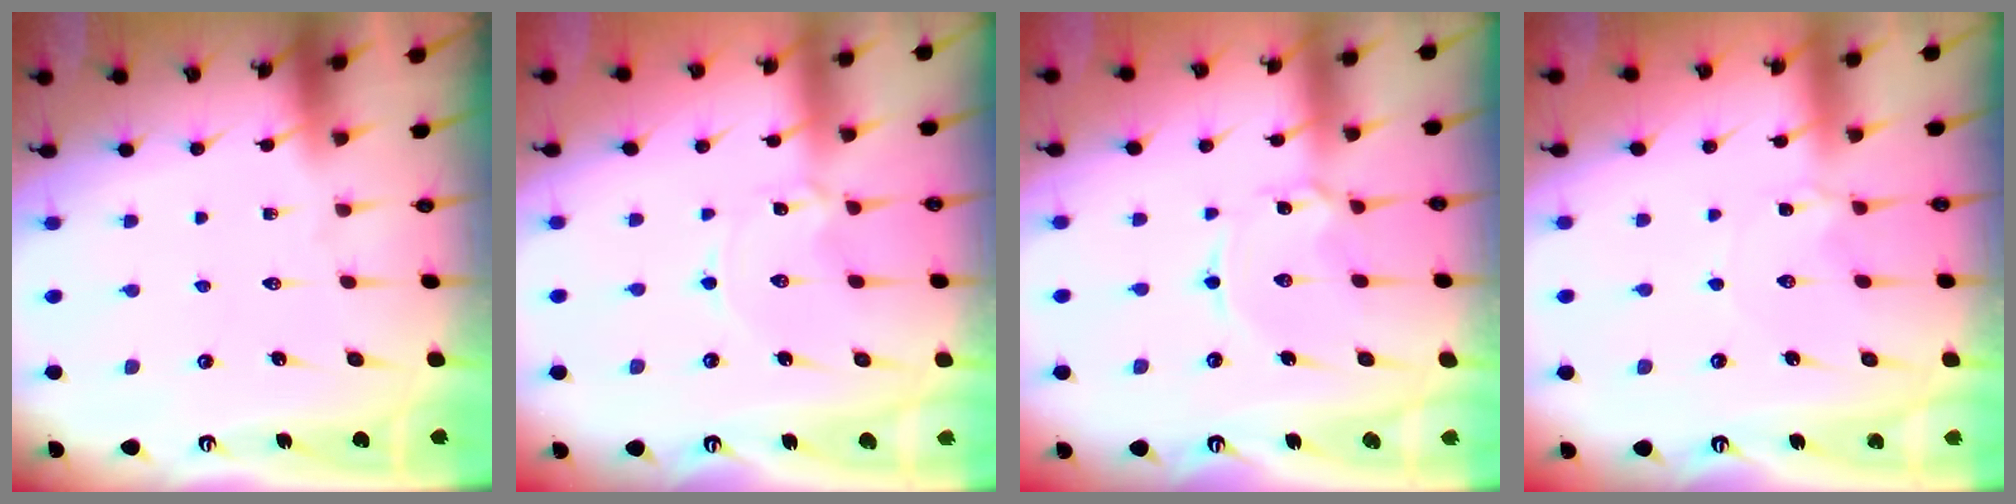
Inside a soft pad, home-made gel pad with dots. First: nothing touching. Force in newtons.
{"total": 0.7, "press": 0.6, "slide": 0.1}
{"total": 2.6, "press": 2.5, "slide": 0.3}
{"total": 2.5, "press": 2.5, "slide": 0.3}